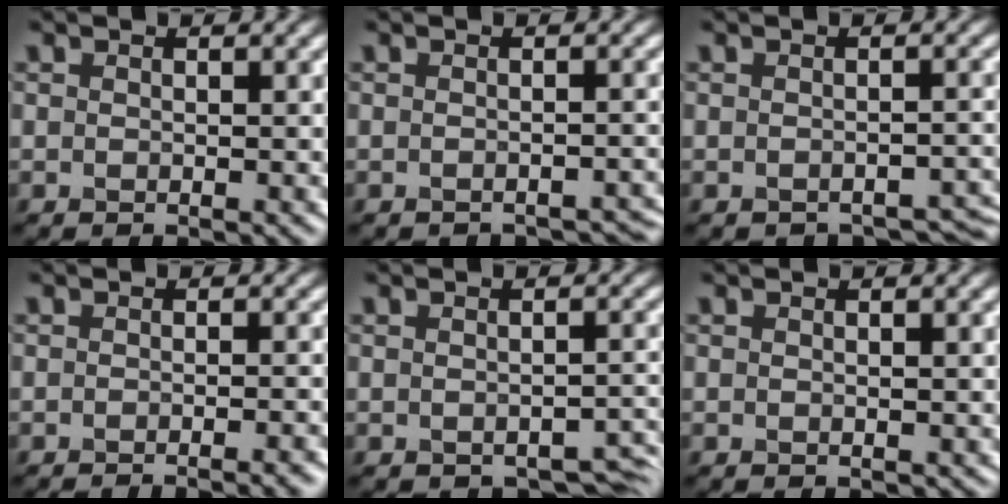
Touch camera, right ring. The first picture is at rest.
{"total": 2.3, "force": [-2.3, 0.3, 0.3], "torque": [0.003, -0.003, -0.022]}
{"total": 2.2, "force": [-2.0, 0.7, 0.7], "torque": [-0.003, -0.005, -0.018]}
{"total": 2.8, "force": [-1.9, 0.6, 1.9], "torque": [-0.012, 0.006, -0.029]}
{"total": 2.2, "force": [-1.4, 1.1, 1.2], "torque": [-0.014, -0.010, -0.014]}
{"total": 0.0}